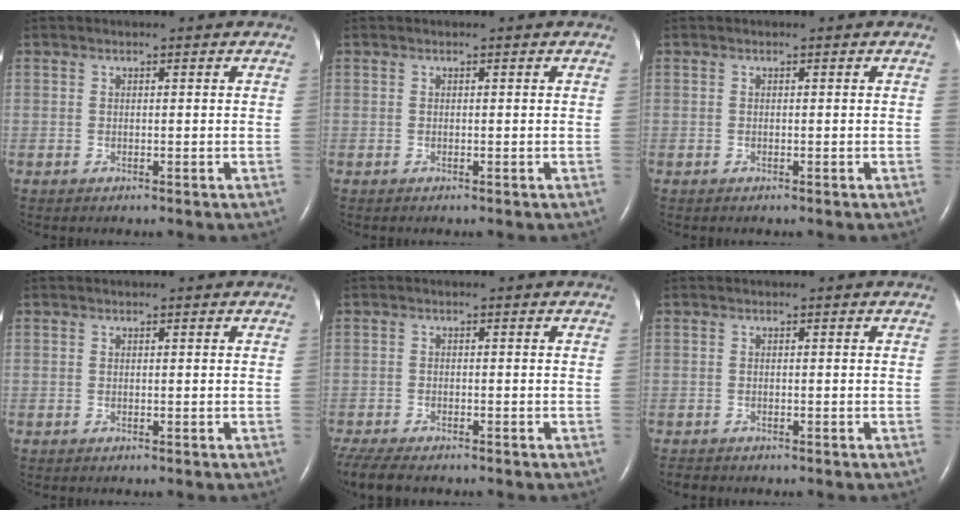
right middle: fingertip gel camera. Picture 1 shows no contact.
{"total": 0.0}
{"total": 0.0}
{"total": 0.0}
{"total": 8.2, "force": [-6.7, 2.4, 4.1], "torque": [-0.081, -0.014, -0.111]}
{"total": 1.2, "force": [-1.1, 0.3, 0.3], "torque": [-0.006, -0.002, -0.017]}